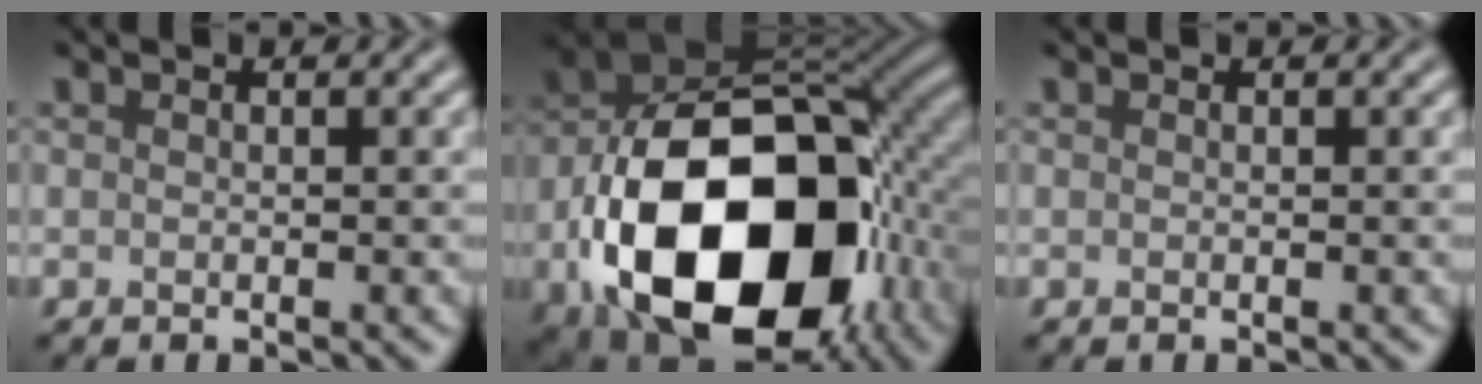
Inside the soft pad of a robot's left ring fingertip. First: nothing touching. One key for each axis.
{"total": 19.3, "fx": -5.6, "fy": 12.6, "fz": 13.5, "tx": -0.264, "ty": -0.042, "tz": -0.082}
{"total": 0.0}